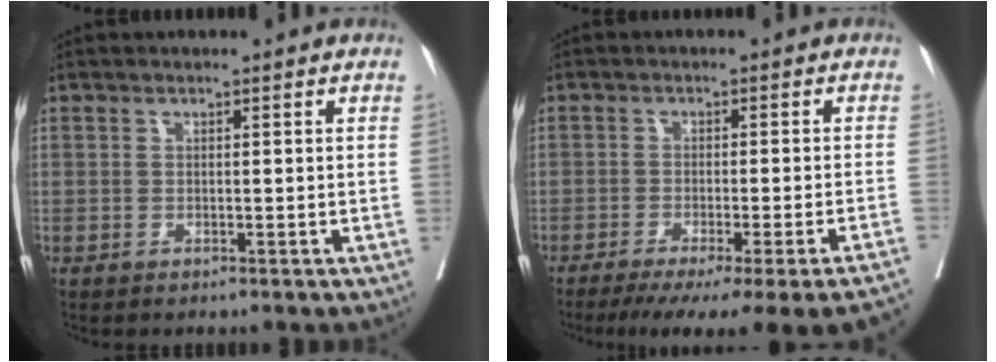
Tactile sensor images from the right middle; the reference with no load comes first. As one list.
[{"total": 18.8, "force": [-15.9, -0.6, 10.1], "torque": [-0.083, -0.046, -0.209]}]